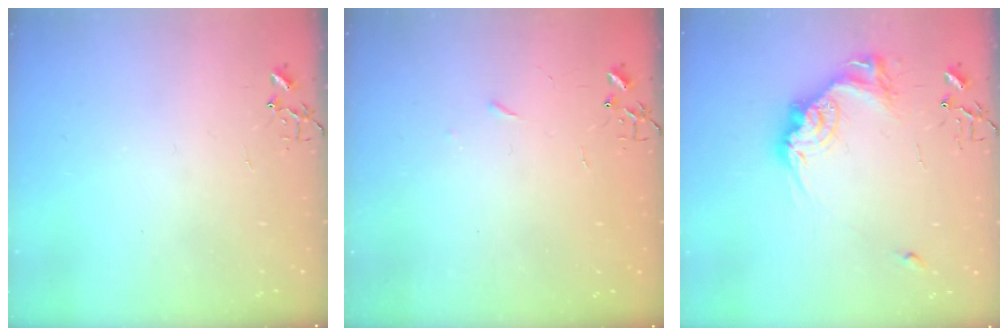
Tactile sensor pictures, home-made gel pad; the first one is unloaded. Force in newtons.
{"total": 2.6, "press": 2.5, "slide": 0.4}
{"total": 17.4, "press": 17.3, "slide": 1.4}